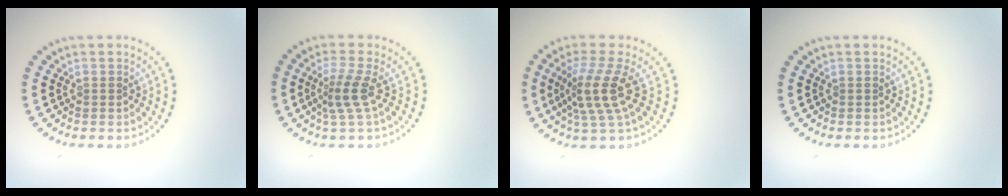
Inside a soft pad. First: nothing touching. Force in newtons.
{"total": 2.5, "press": 1.8, "slide": 1.8}
{"total": 4.0, "press": 3.0, "slide": 2.6}
{"total": 0.0}